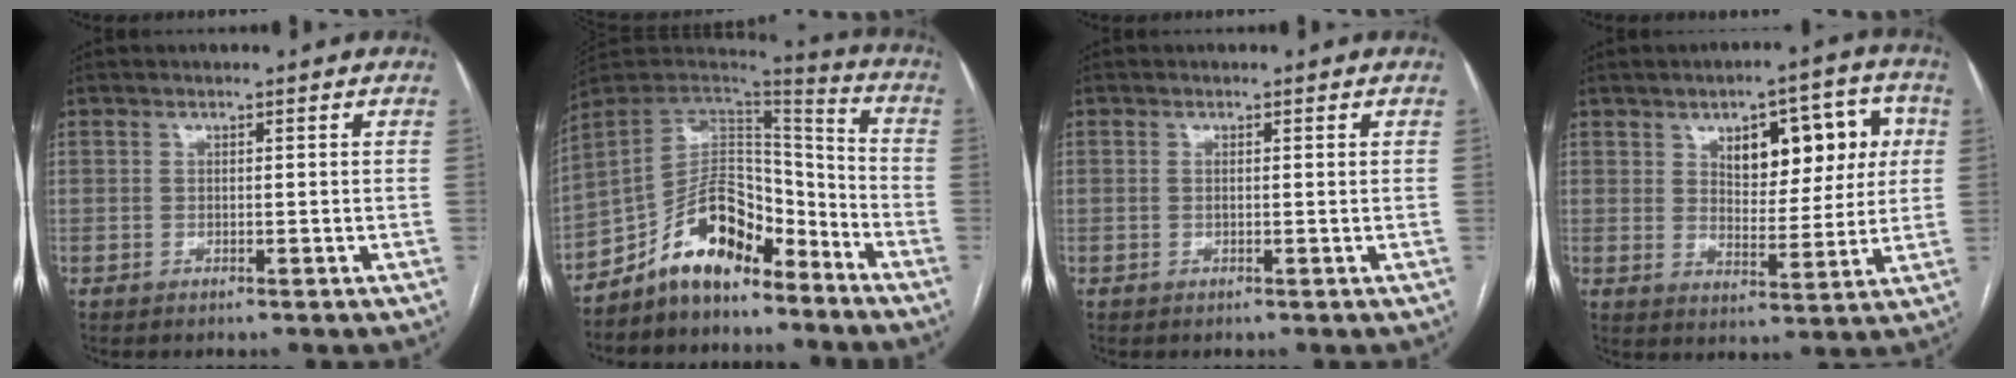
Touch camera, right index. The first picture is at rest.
{"total": 13.4, "force": [-9.9, 5.8, 7.1], "torque": [-0.115, 0.034, -0.178]}
{"total": 0.6, "force": [0.1, 0.1, 0.5], "torque": [-0.016, -0.002, 0.003]}
{"total": 11.7, "force": [3.8, 5.5, 9.6], "torque": [-0.118, 0.026, 0.059]}